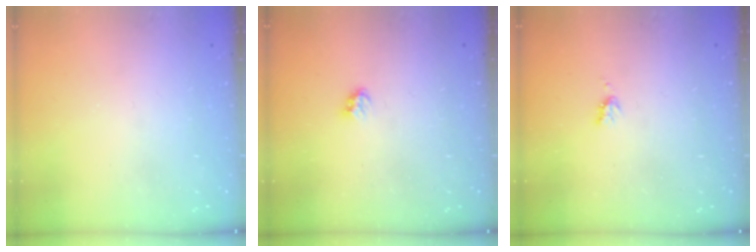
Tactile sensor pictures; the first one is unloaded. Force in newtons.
{"total": 2.8, "press": 2.8, "slide": 0.5}
{"total": 3.3, "press": 3.3, "slide": 0.6}